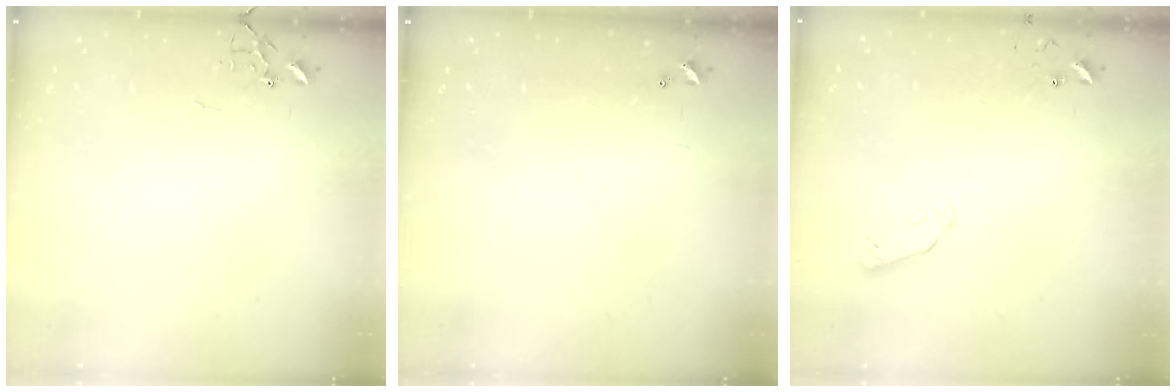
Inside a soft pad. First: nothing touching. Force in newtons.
{"total": 0.0}
{"total": 5.9, "press": 5.8, "slide": 1.0}